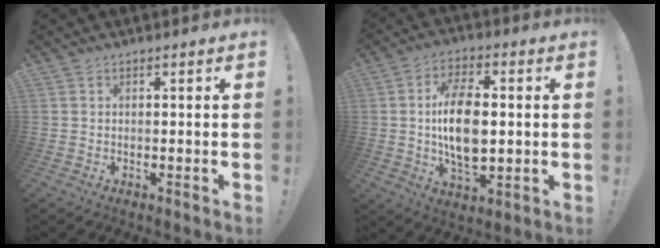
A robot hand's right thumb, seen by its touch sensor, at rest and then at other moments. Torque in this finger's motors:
{"motor_torque": [0.22, 1.40, 0.80, 0.54, 0.13]}